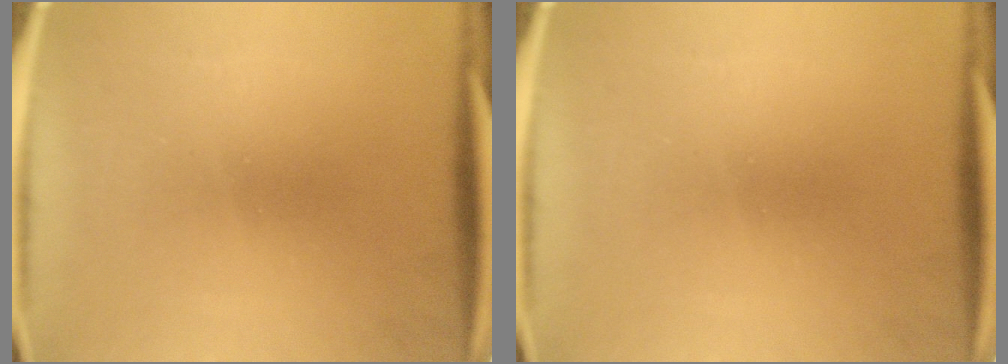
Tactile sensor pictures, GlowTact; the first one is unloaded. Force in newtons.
{"total": 0.0}